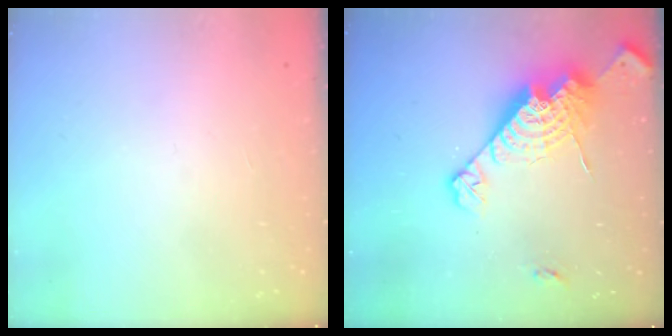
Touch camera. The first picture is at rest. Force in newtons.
{"total": 19.9, "press": 19.8, "slide": 1.7}